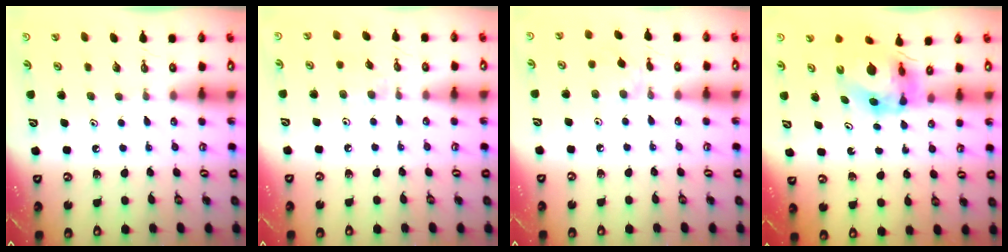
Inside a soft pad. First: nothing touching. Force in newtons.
{"total": 3.1, "press": 3.0, "slide": 0.4}
{"total": 2.8, "press": 2.8, "slide": 0.5}
{"total": 7.0, "press": 7.0, "slide": 0.6}